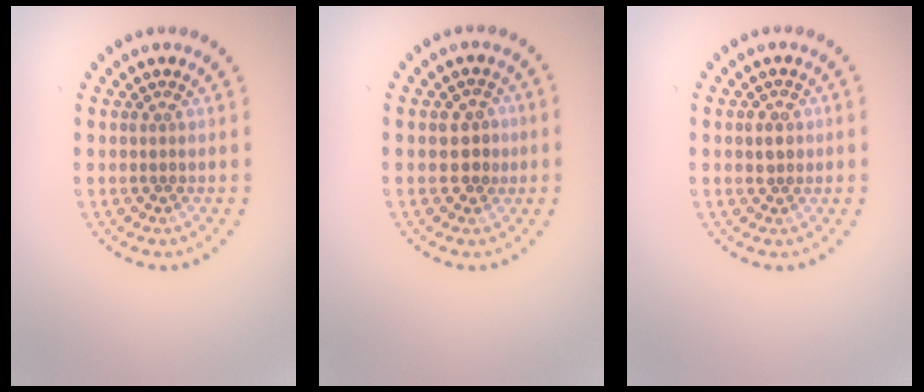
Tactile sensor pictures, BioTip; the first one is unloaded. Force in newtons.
{"total": 2.5, "press": 2.4, "slide": 0.6}
{"total": 1.5, "press": 1.5, "slide": 0.2}